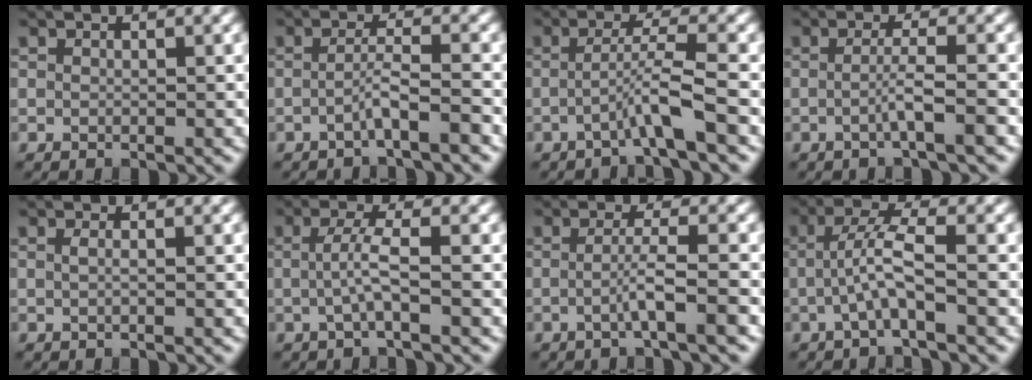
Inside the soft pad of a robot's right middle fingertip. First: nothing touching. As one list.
[{"total": 2.5, "force": [-1.3, 0.1, 2.1], "torque": [-0.039, 0.013, -0.031]}, {"total": 3.3, "force": [-1.5, 0.0, 2.9], "torque": [-0.053, 0.013, -0.037]}, {"total": 2.6, "force": [-0.8, 0.2, 2.4], "torque": [-0.043, 0.004, -0.022]}, {"total": 0.7, "force": [0.0, 0.2, 0.6], "torque": [-0.012, 0.001, -0.001]}, {"total": 2.5, "force": [-0.3, 0.3, 2.5], "torque": [-0.055, 0.002, -0.009]}, {"total": 3.0, "force": [-1.0, 0.2, 2.8], "torque": [-0.048, 0.006, -0.027]}, {"total": 3.5, "force": [-0.9, 0.4, 3.3], "torque": [-0.069, 0.013, -0.025]}]